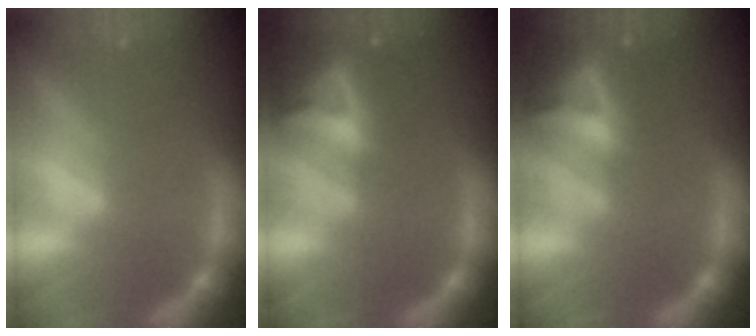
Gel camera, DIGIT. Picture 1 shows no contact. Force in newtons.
{"total": 9.4}
{"total": 10.0}